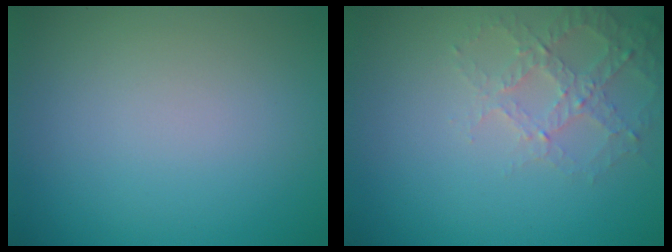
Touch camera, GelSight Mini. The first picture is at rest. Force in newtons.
{"total": 2.8, "press": 2.7, "slide": 0.8}